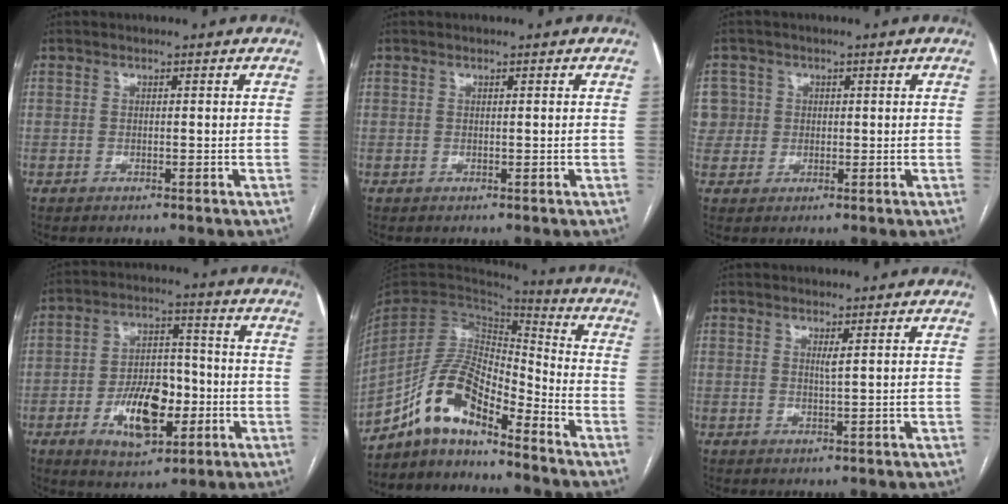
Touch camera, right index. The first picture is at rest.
{"total": 0.0}
{"total": 5.1, "force": [1.1, 5.0, 0.1], "torque": [0.008, 0.018, 0.025]}
{"total": 11.8, "force": [-3.7, 5.8, 9.5], "torque": [-0.168, 0.011, -0.055]}
{"total": 11.7, "force": [-8.8, 3.7, 6.9], "torque": [-0.135, 0.030, -0.161]}
{"total": 1.1, "force": [0.6, -0.3, 0.9], "torque": [-0.022, -0.007, 0.011]}